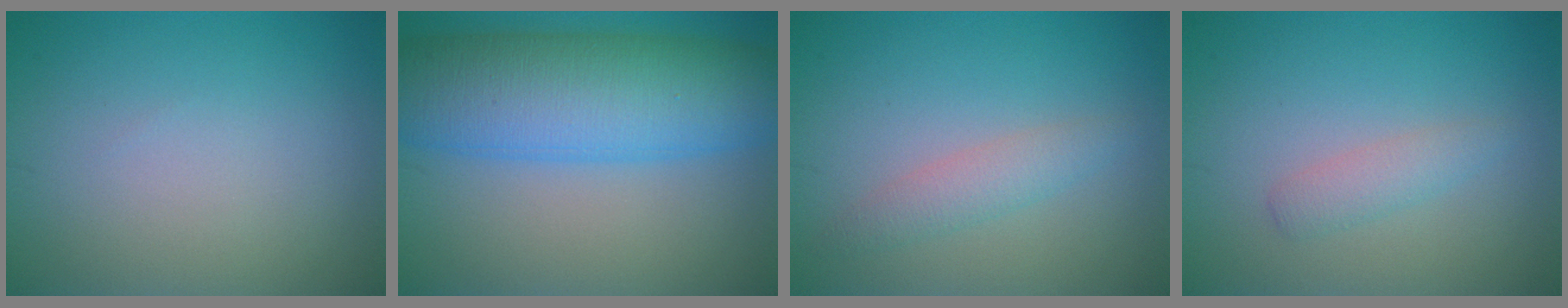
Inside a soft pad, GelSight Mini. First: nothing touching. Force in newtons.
{"total": 11.6, "press": 11.6, "slide": 0.1}
{"total": 2.1, "press": 2.1, "slide": 0.1}
{"total": 1.7, "press": 1.7, "slide": 0.1}